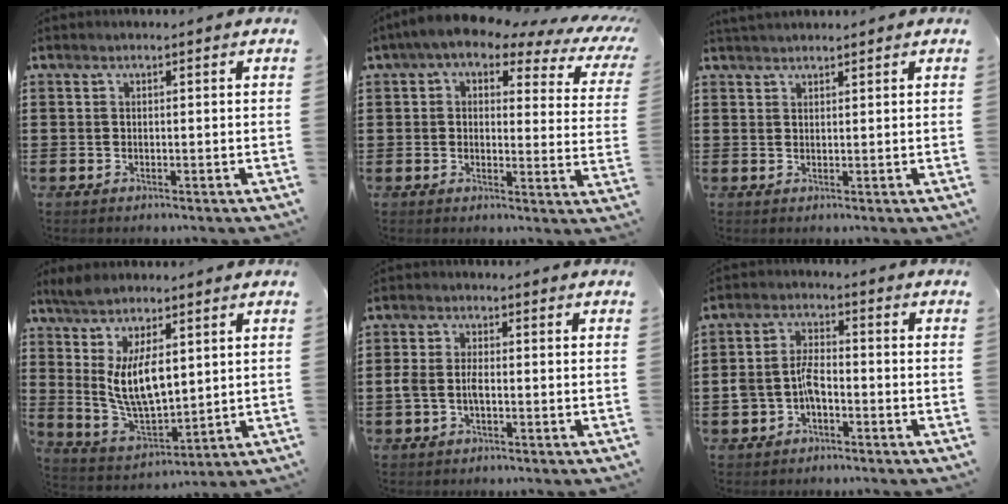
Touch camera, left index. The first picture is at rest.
{"total": 5.8, "force": [3.9, 1.9, 3.9], "torque": [-0.084, -0.015, 0.062]}
{"total": 1.6, "force": [1.6, 0.3, 0.2], "torque": [-0.008, 0.003, 0.031]}
{"total": 9.6, "force": [3.7, 4.6, 7.5], "torque": [-0.179, -0.010, 0.064]}
{"total": 3.5, "force": [-0.6, 1.8, 3.0], "torque": [-0.077, -0.003, -0.018]}
{"total": 5.0, "force": [-1.8, 3.1, 3.5], "torque": [-0.087, 0.004, -0.039]}